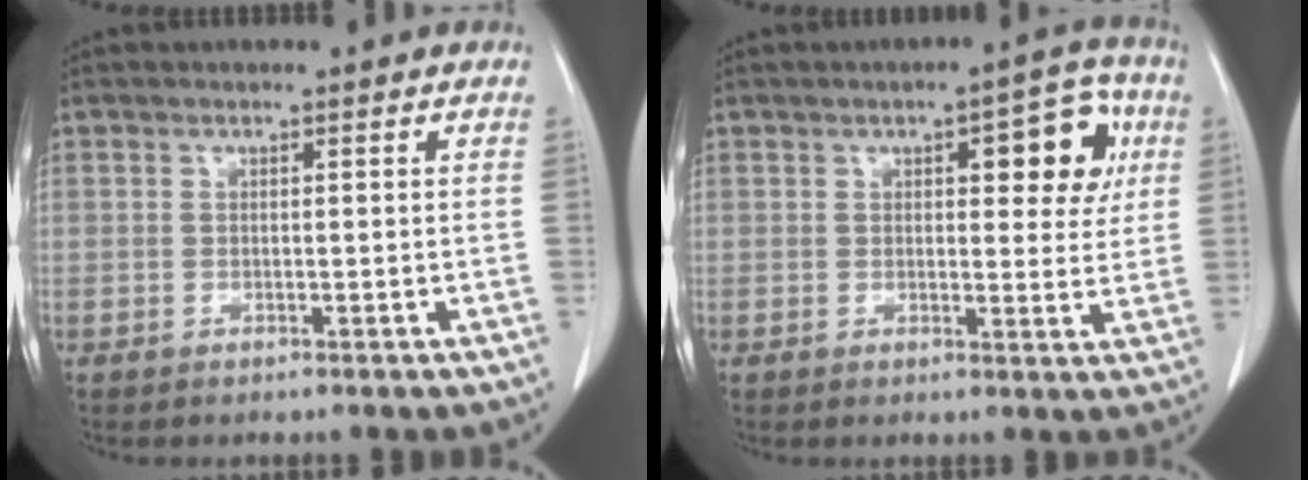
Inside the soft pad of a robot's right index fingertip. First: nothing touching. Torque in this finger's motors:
{"motor_torque": [0.44, 0.34, 0.14, 0.07]}